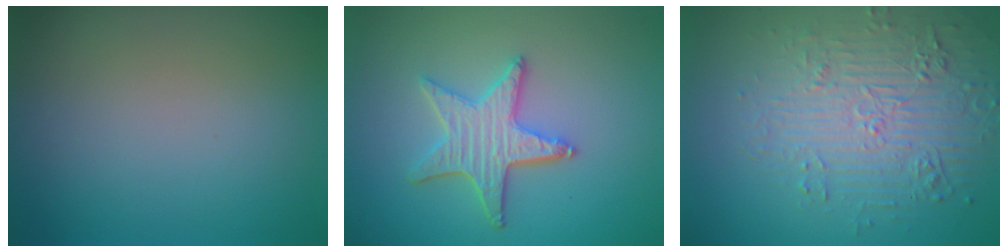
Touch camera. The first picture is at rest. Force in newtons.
{"total": 4.2, "press": 3.8, "slide": 1.7}
{"total": 5.1, "press": 4.4, "slide": 2.7}